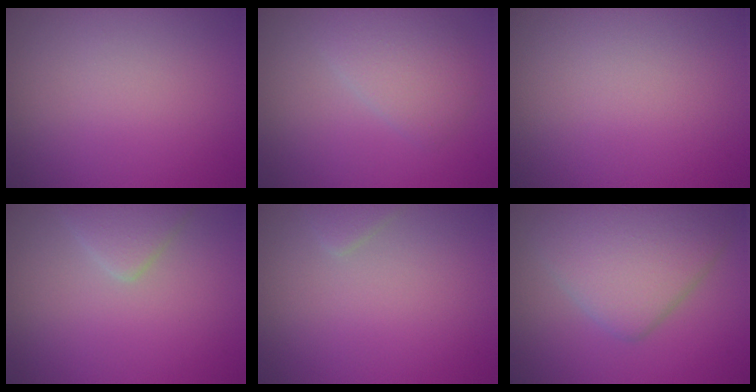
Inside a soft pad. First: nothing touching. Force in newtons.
{"total": 2.9, "press": 2.9, "slide": 0.1}
{"total": 0.0}
{"total": 2.2, "press": 2.2, "slide": 0.1}
{"total": 1.1, "press": 1.1, "slide": 0.1}
{"total": 6.7, "press": 6.7, "slide": 0.2}